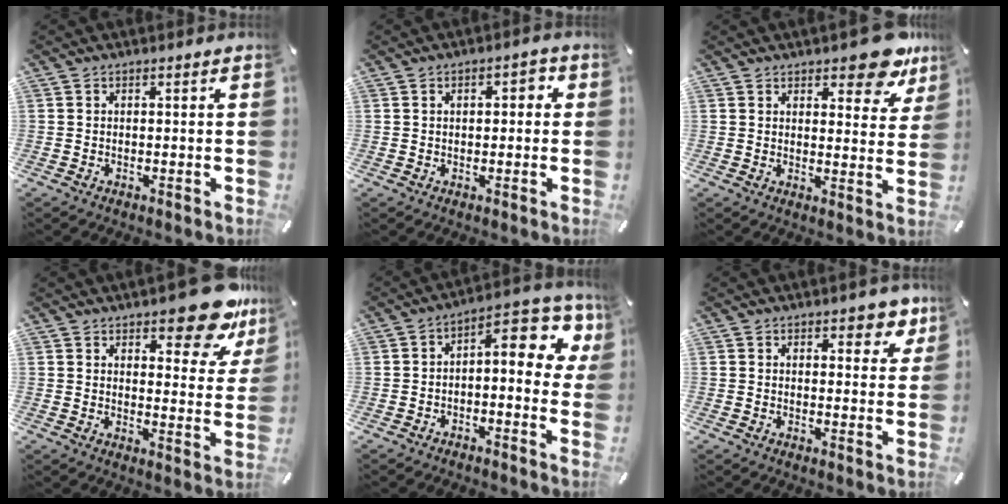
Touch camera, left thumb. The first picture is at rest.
{"total": 3.0, "force": [0.3, 1.8, 2.4], "torque": [-0.032, 0.005, -0.003]}
{"total": 10.8, "force": [8.1, 4.6, 5.4], "torque": [-0.049, -0.062, 0.140]}
{"total": 14.4, "force": [10.9, 5.5, 7.6], "torque": [-0.086, -0.079, 0.185]}
{"total": 9.9, "force": [1.7, 4.5, 8.6], "torque": [-0.113, -0.027, 0.022]}
{"total": 5.8, "force": [4.0, 3.2, 2.7], "torque": [-0.016, -0.024, 0.065]}